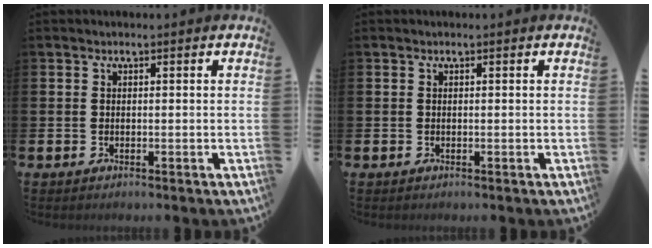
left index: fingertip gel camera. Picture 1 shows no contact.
{"total": 0.0}